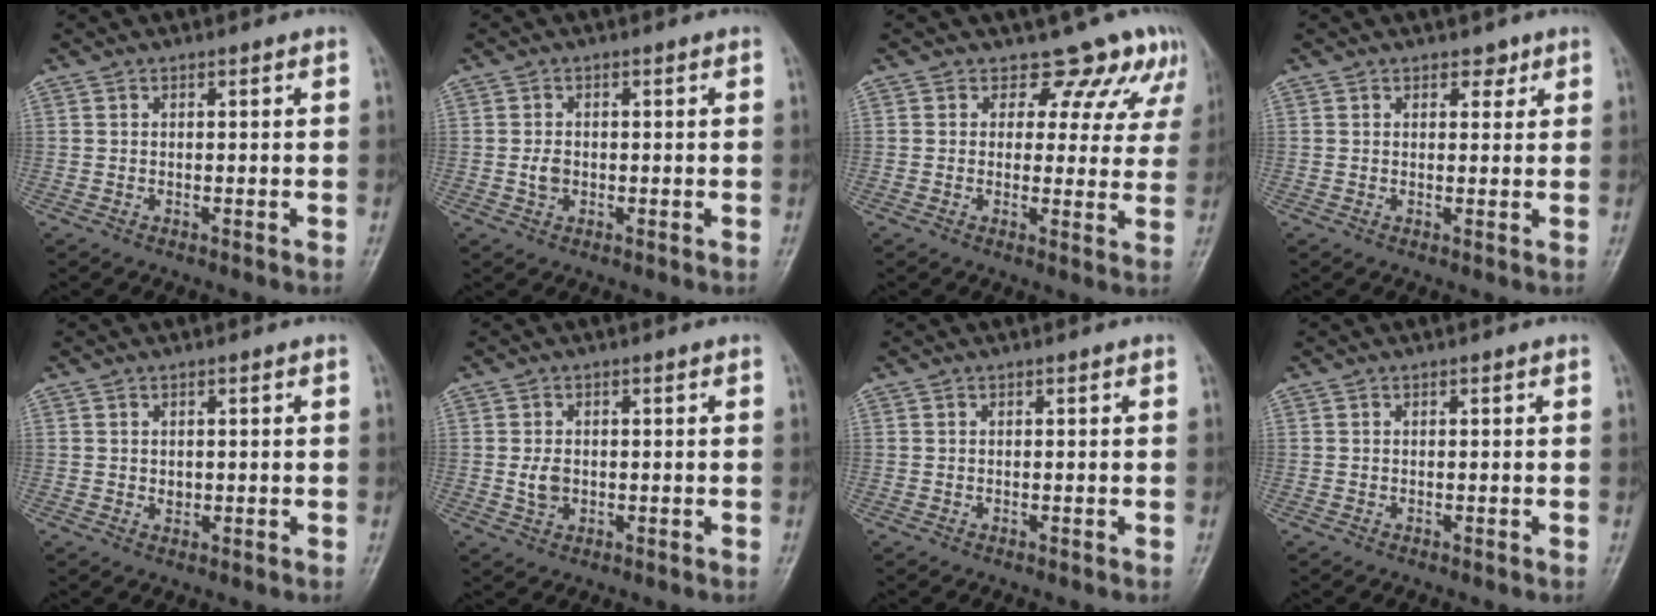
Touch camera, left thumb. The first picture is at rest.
{"total": 2.4, "force": [-0.3, 1.8, 1.5], "torque": [-0.023, 0.003, -0.007]}
{"total": 9.1, "force": [7.2, 5.4, 1.7], "torque": [0.029, -0.032, 0.060]}
{"total": 2.2, "force": [1.4, 1.4, 0.9], "torque": [0.005, -0.007, 0.017]}
{"total": 1.4, "force": [0.2, 1.1, 0.8], "torque": [-0.008, -0.001, 0.006]}
{"total": 3.1, "force": [-0.1, 2.3, 2.1], "torque": [-0.033, -0.001, 0.000]}
{"total": 0.0}
{"total": 0.0}